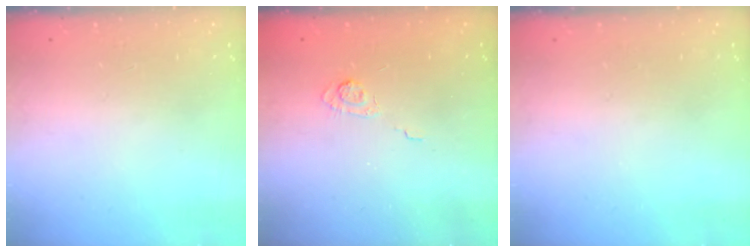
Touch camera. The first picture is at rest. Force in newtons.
{"total": 3.1, "press": 2.7, "slide": 1.6}
{"total": 0.0}